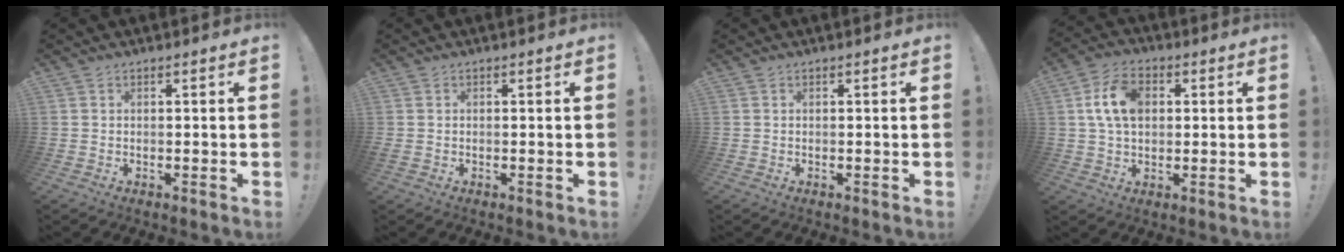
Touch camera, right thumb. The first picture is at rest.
{"total": 0.7, "force": [0.2, -0.2, 0.7], "torque": [-0.013, -0.001, 0.002]}
{"total": 0.0}
{"total": 11.5, "force": [2.2, 7.8, 8.2], "torque": [-0.156, 0.017, 0.045]}